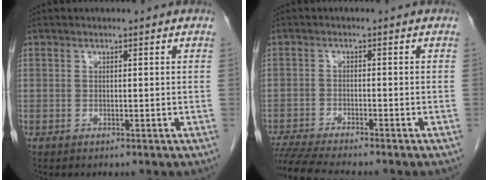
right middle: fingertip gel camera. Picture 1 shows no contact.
{"total": 8.7, "force": [-7.8, -0.2, 3.9], "torque": [-0.062, -0.018, -0.128]}